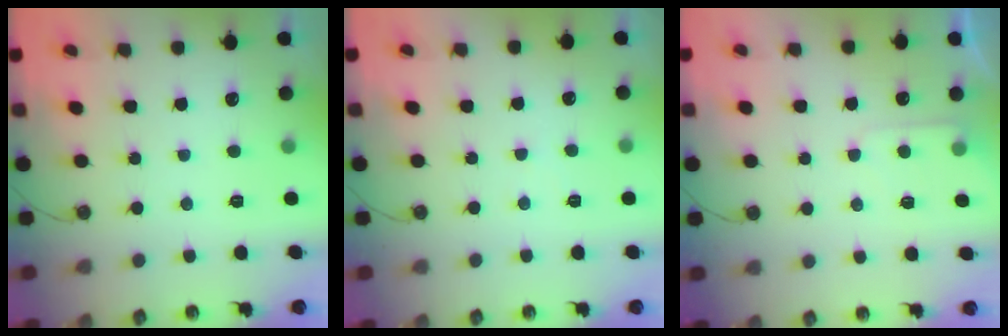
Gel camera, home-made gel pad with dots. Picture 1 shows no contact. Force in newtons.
{"total": 3.1, "press": 3.0, "slide": 0.5}
{"total": 6.0, "press": 6.0, "slide": 0.8}